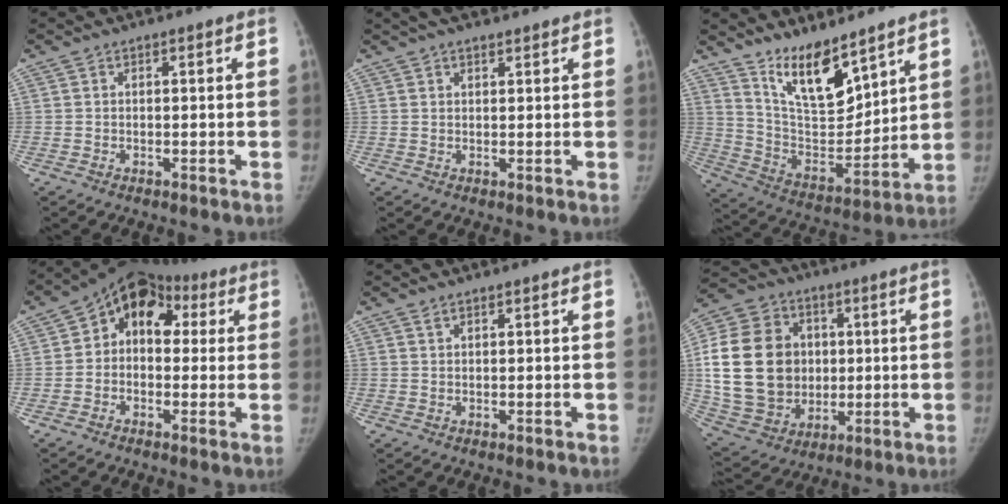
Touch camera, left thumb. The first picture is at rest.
{"total": 5.5, "force": [4.2, 2.1, 2.8], "torque": [-0.035, 0.010, 0.070]}
{"total": 14.2, "force": [10.4, 5.0, 8.3], "torque": [-0.105, -0.080, 0.202]}
{"total": 11.2, "force": [2.1, 8.2, 7.4], "torque": [-0.069, 0.035, 0.016]}
{"total": 0.8, "force": [0.6, 0.3, 0.4], "torque": [-0.009, 0.003, 0.012]}
{"total": 22.6, "force": [2.2, 18.2, 13.1], "torque": [-0.245, 0.011, 0.054]}